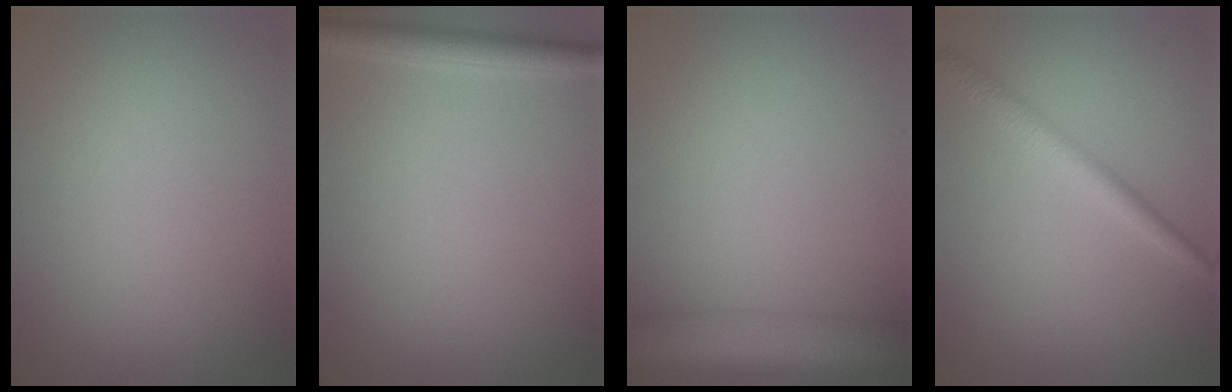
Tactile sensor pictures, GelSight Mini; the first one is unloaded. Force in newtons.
{"total": 2.5, "press": 2.5, "slide": 0.1}
{"total": 6.7, "press": 6.7, "slide": 0.4}
{"total": 2.2, "press": 2.2, "slide": 0.1}